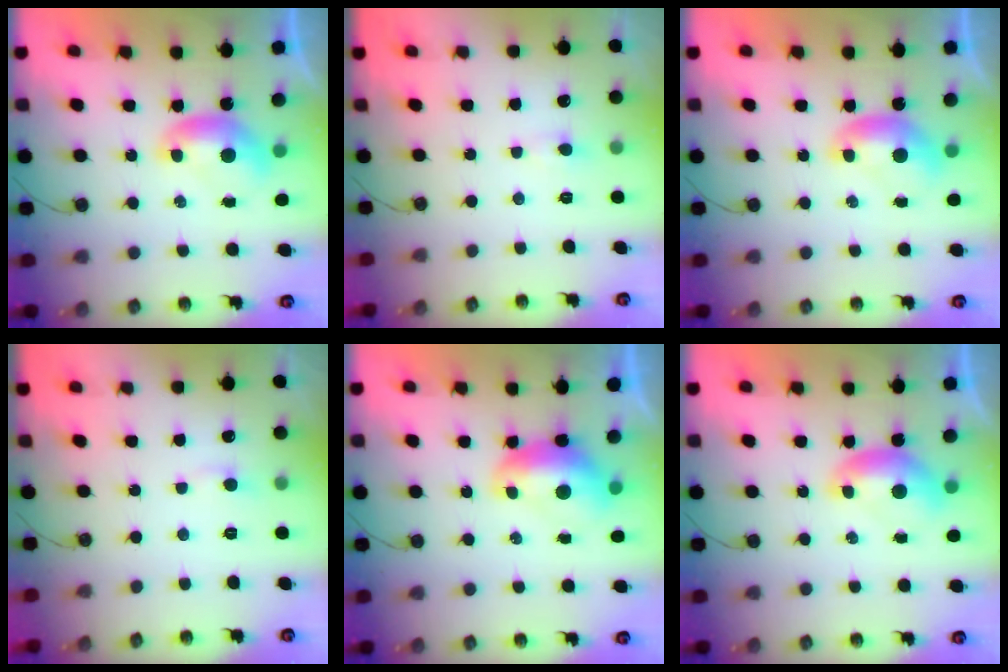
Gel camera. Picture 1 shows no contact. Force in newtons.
{"total": 0.8, "press": 0.7, "slide": 0.3}
{"total": 0.0}
{"total": 0.7, "press": 0.6, "slide": 0.5}
{"total": 1.7, "press": 1.6, "slide": 0.6}
{"total": 0.6, "press": 0.6, "slide": 0.2}